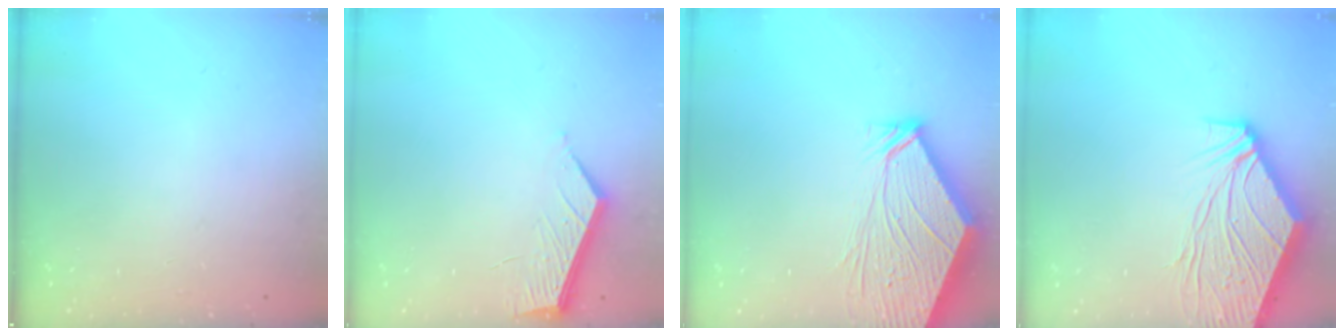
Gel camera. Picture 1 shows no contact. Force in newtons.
{"total": 4.0, "press": 4.0, "slide": 0.3}
{"total": 11.8, "press": 11.7, "slide": 1.5}
{"total": 14.3, "press": 14.2, "slide": 1.8}